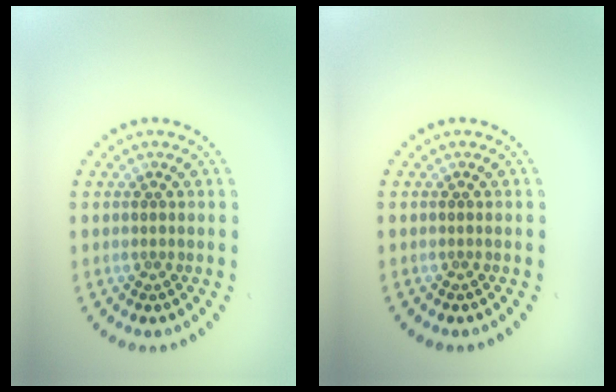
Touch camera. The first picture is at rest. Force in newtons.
{"total": 0.0}